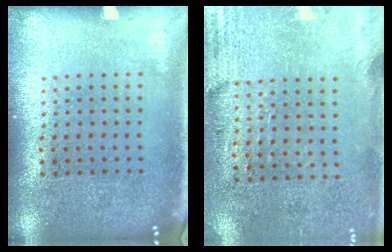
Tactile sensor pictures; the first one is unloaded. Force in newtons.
{"total": 2.8, "press": 2.4, "slide": 1.4}